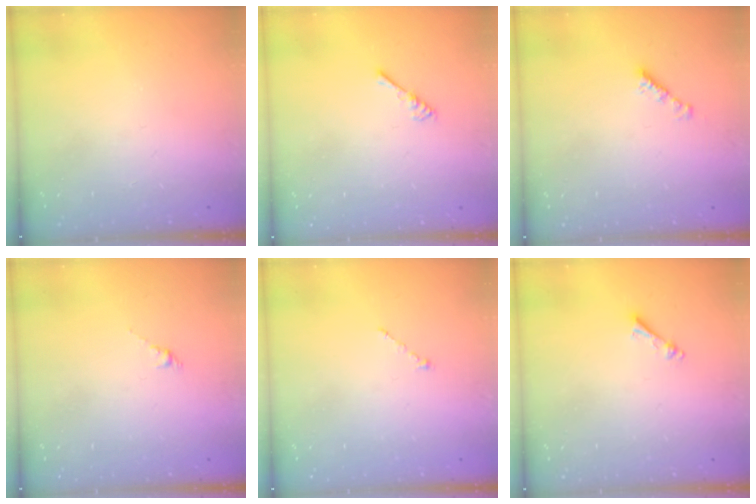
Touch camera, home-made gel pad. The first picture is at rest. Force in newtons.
{"total": 1.8, "press": 1.7, "slide": 0.4}
{"total": 2.3, "press": 2.2, "slide": 0.4}
{"total": 0.0}
{"total": 1.0, "press": 0.9, "slide": 0.3}
{"total": 2.4, "press": 2.3, "slide": 0.4}